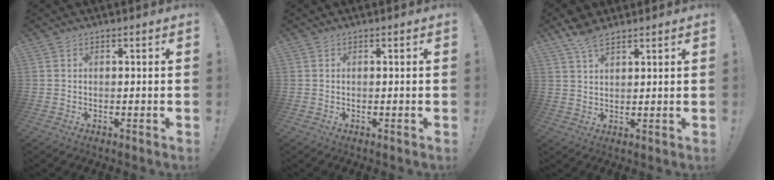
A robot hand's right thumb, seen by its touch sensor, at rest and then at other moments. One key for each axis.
{"total": 0.0}
{"total": 5.7, "fx": 4.2, "fy": 2.1, "fz": 3.2, "tx": -0.054, "ty": -0.020, "tz": 0.078}